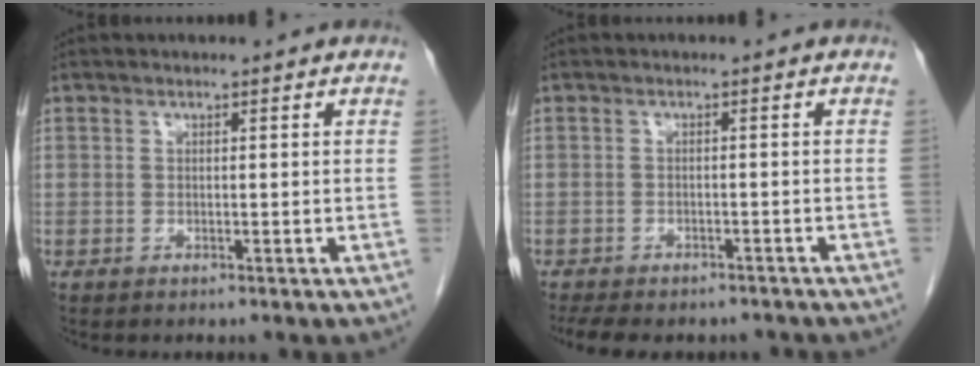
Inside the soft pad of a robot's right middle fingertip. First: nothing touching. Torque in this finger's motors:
{"motor_torque": [1.17, -0.97, 0.10, 0.03]}